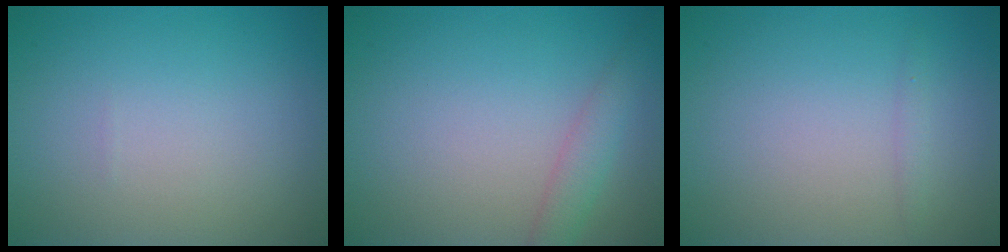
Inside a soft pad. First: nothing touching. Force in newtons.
{"total": 2.1, "press": 2.1, "slide": 0.1}
{"total": 0.6, "press": 0.6, "slide": 0.0}